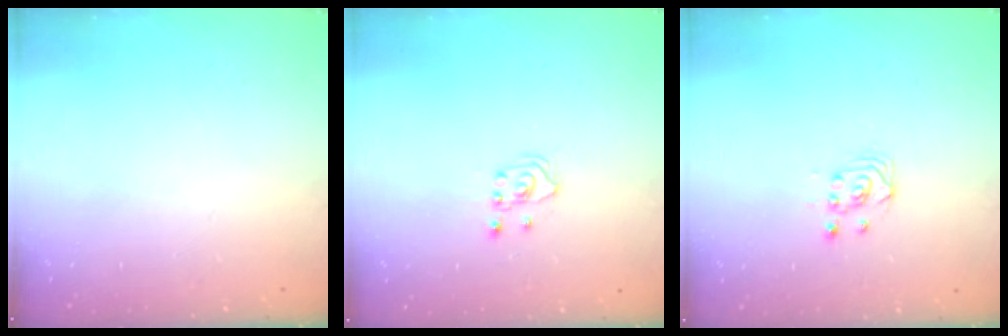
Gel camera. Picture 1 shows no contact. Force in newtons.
{"total": 1.8, "press": 1.8, "slide": 0.2}
{"total": 3.4, "press": 3.4, "slide": 0.5}